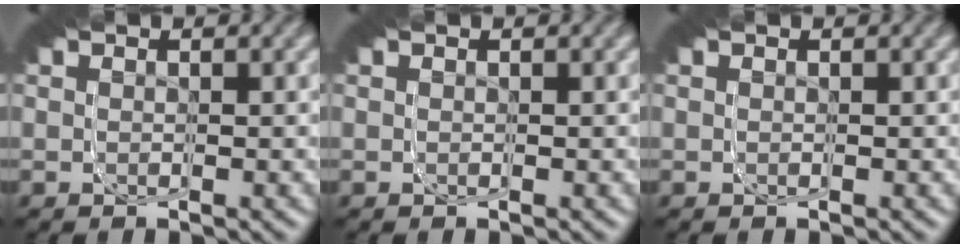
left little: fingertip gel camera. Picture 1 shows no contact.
{"total": 0.0}
{"total": 0.0}